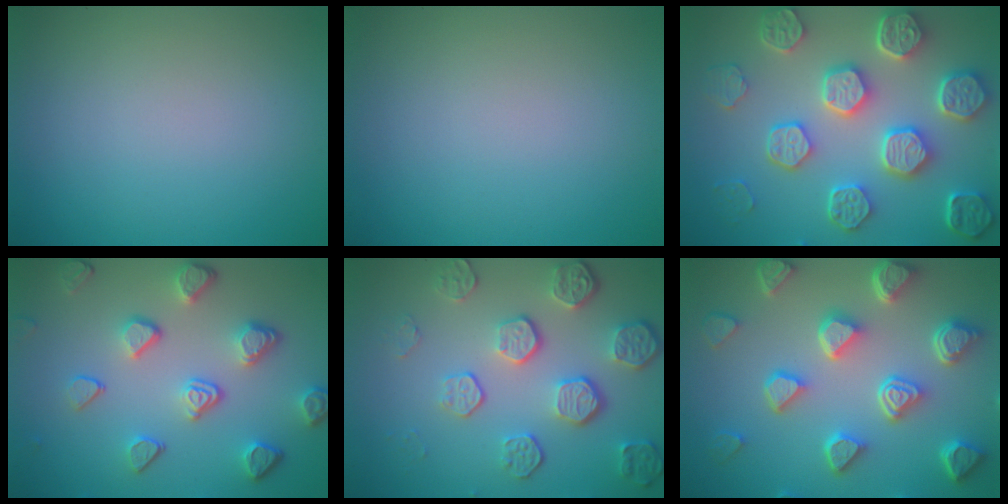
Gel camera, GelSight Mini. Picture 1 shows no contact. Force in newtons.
{"total": 0.0}
{"total": 8.1, "press": 6.5, "slide": 4.8}
{"total": 5.0, "press": 3.9, "slide": 3.1}
{"total": 5.7, "press": 4.3, "slide": 3.7}
{"total": 7.5, "press": 5.7, "slide": 4.8}